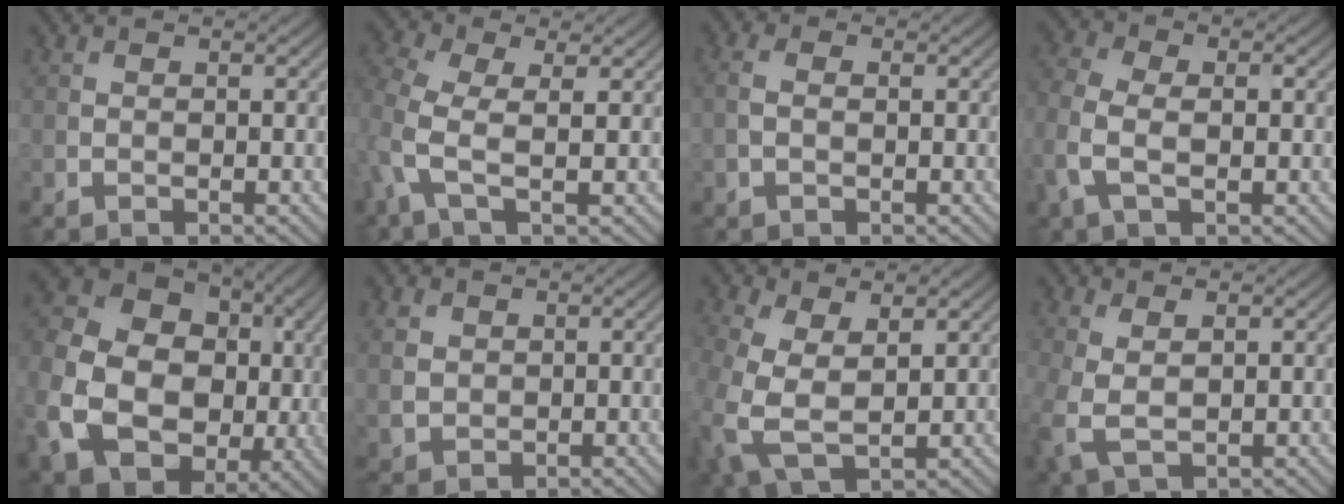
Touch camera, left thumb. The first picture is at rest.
{"total": 5.0, "force": [0.7, 2.3, 4.4], "torque": [-0.116, 0.004, 0.007]}
{"total": 2.0, "force": [-0.2, 1.1, 1.6], "torque": [-0.041, 0.005, -0.006]}
{"total": 6.5, "force": [-1.3, 3.9, 5.0], "torque": [-0.133, 0.002, -0.030]}
{"total": 18.3, "force": [-2.9, 14.4, 10.8], "torque": [-0.271, -0.020, -0.047]}
{"total": 3.0, "force": [0.9, 2.6, 1.3], "torque": [-0.045, -0.001, 0.019]}
{"total": 8.4, "force": [-0.1, 5.1, 6.6], "torque": [-0.197, -0.012, 0.006]}
{"total": 4.9, "force": [-0.1, 3.0, 3.8], "torque": [-0.116, -0.009, 0.001]}